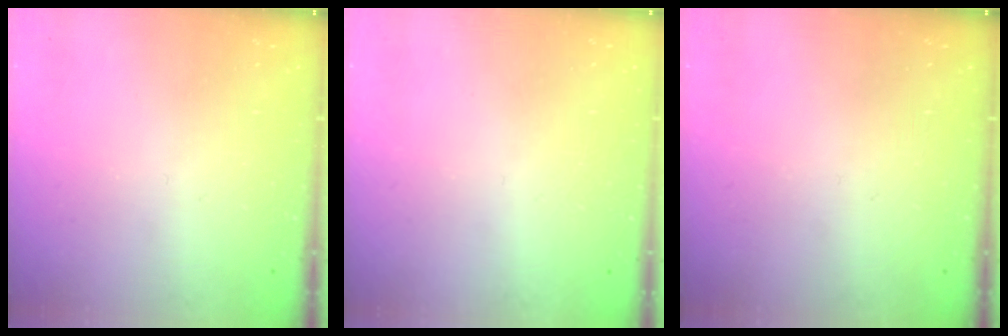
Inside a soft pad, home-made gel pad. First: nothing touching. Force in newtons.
{"total": 0.7, "press": 0.7, "slide": 0.3}
{"total": 0.0}